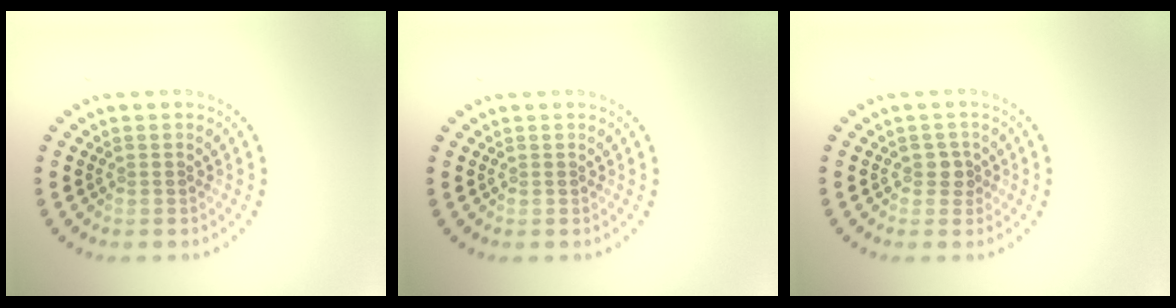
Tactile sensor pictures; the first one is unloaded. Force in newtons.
{"total": 0.0}
{"total": 1.4, "press": 1.1, "slide": 0.8}